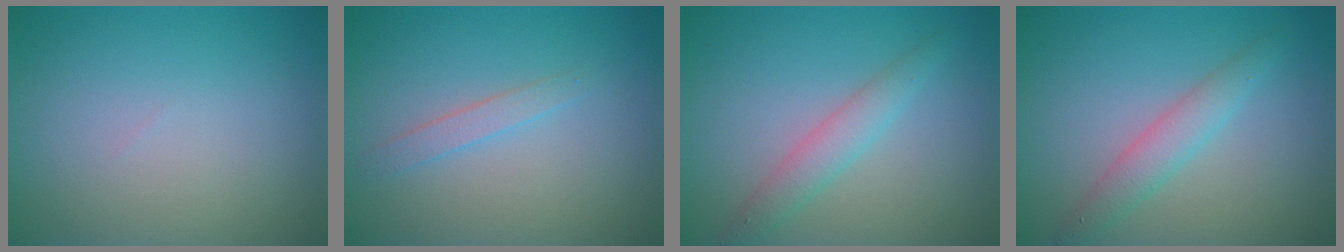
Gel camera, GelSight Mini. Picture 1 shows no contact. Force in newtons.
{"total": 1.3, "press": 1.3, "slide": 0.0}
{"total": 2.3, "press": 2.3, "slide": 0.1}
{"total": 2.4, "press": 2.4, "slide": 0.1}